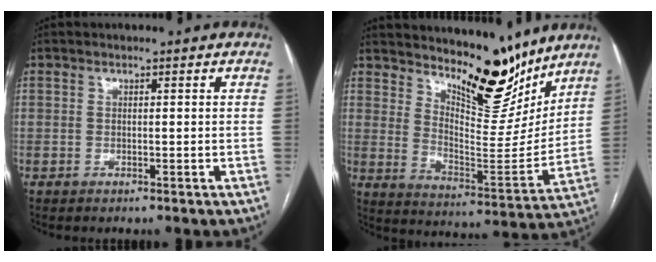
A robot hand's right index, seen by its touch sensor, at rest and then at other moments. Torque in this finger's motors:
{"motor_torque": [-0.11, 0.71, 0.16, 0.02]}